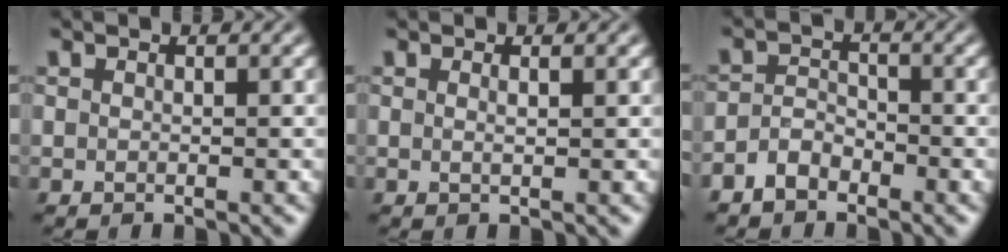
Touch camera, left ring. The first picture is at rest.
{"total": 1.0, "force": [0.4, 0.3, 0.9], "torque": [-0.009, 0.000, 0.001]}
{"total": 2.3, "force": [-1.7, 1.3, 1.0], "torque": [-0.018, 0.007, -0.037]}